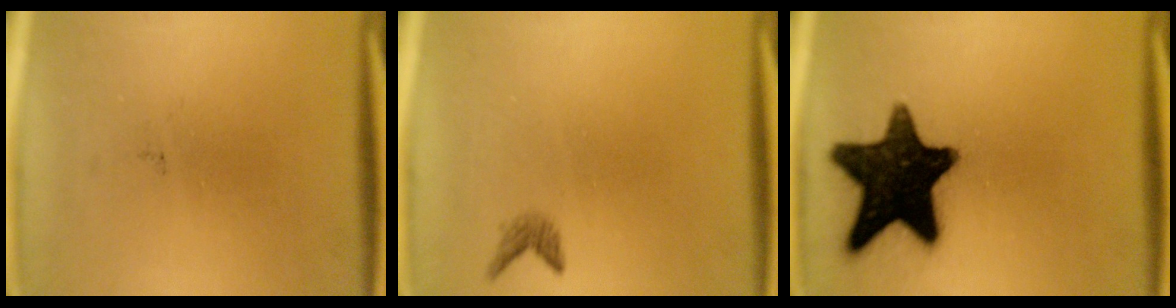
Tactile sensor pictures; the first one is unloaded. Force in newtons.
{"total": 1.1}
{"total": 17.6}